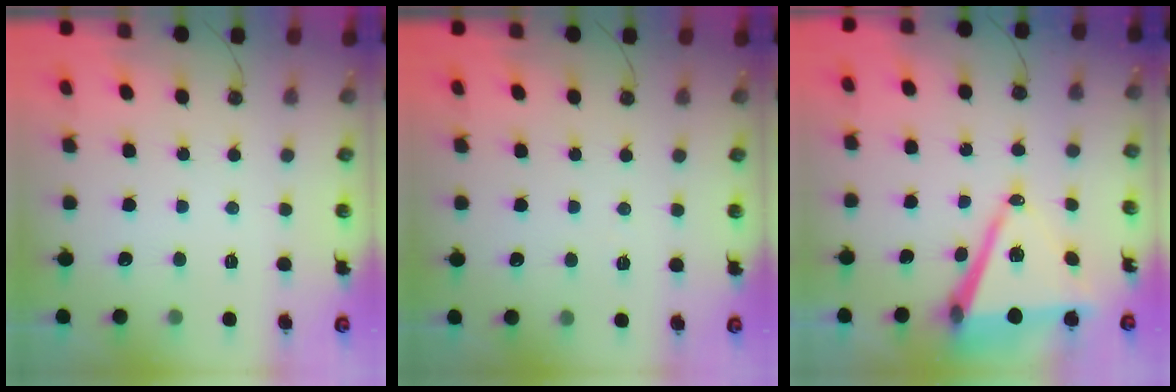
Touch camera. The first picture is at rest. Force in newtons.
{"total": 4.3, "press": 0.8, "slide": 4.3}
{"total": 12.1, "press": 11.4, "slide": 4.1}